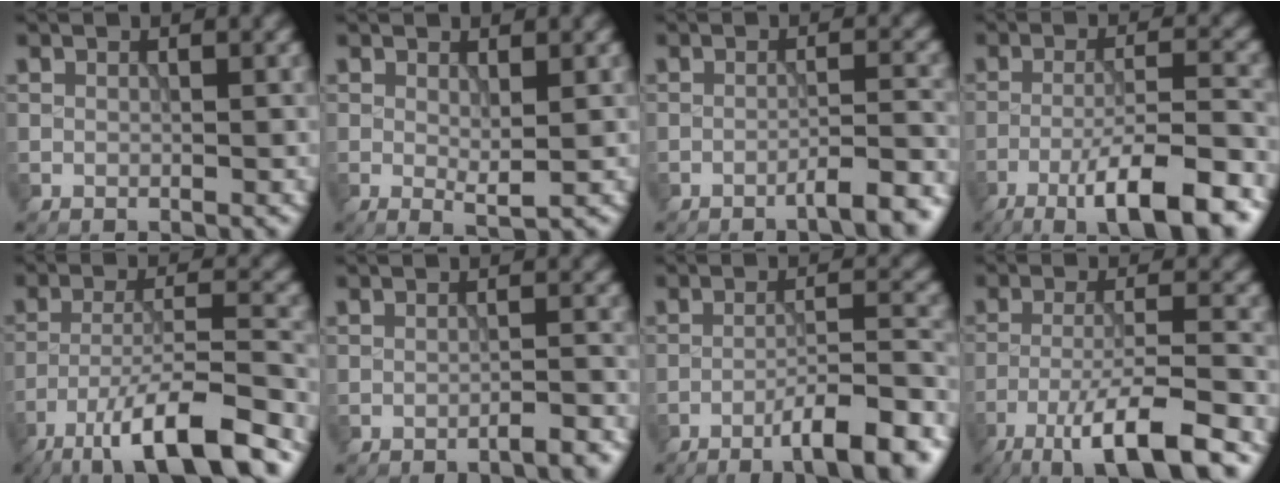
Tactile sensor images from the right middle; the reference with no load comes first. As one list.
[{"total": 1.6, "force": [0.3, 0.3, 1.6], "torque": [-0.028, -0.007, 0.007]}, {"total": 4.6, "force": [-3.1, 0.8, 3.2], "torque": [-0.037, 0.013, -0.052]}, {"total": 9.5, "force": [-5.6, 1.7, 7.5], "torque": [-0.118, 0.008, -0.094]}, {"total": 11.7, "force": [-7.9, 2.7, 8.2], "torque": [-0.135, 0.006, -0.132]}, {"total": 2.3, "force": [-1.7, 0.5, 1.5], "torque": [-0.012, 0.006, -0.031]}, {"total": 8.3, "force": [-5.5, 1.4, 6.0], "torque": [-0.079, 0.016, -0.082]}, {"total": 9.5, "force": [-6.2, 1.9, 7.1], "torque": [-0.113, 0.003, -0.107]}]